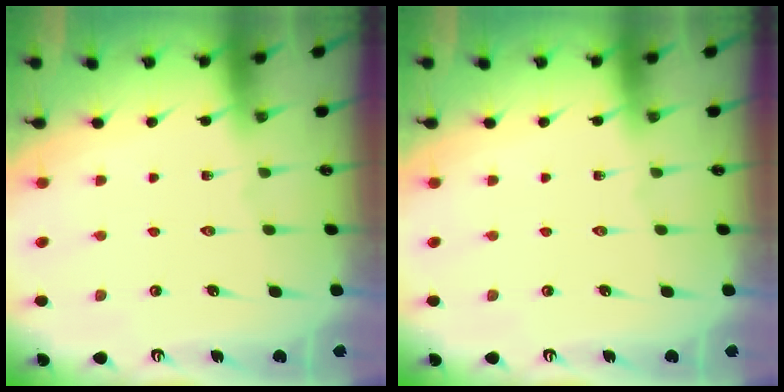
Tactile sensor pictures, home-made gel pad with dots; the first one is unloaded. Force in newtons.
{"total": 0.0}